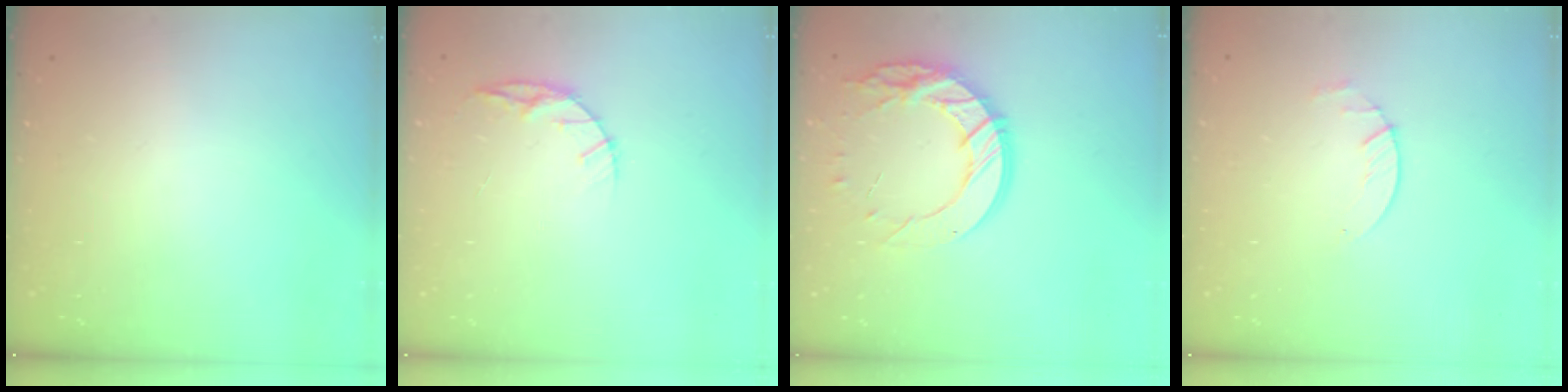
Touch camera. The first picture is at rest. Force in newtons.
{"total": 5.8, "press": 5.8, "slide": 0.6}
{"total": 16.8, "press": 16.8, "slide": 1.2}
{"total": 2.9, "press": 2.9, "slide": 0.4}